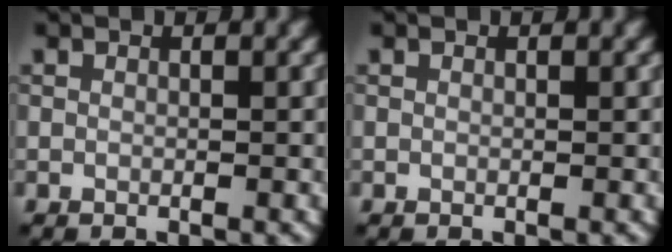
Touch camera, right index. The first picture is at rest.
{"total": 0.0}